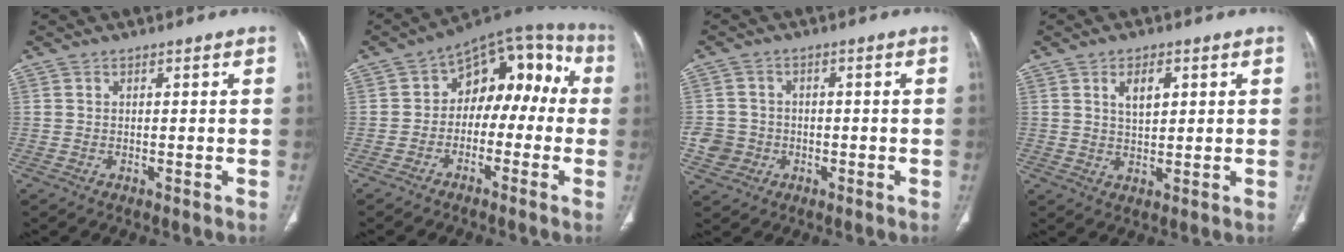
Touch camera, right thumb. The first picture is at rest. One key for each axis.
{"total": 13.6, "fx": -0.9, "fy": 9.1, "fz": 10.0, "tx": -0.081, "ty": 0.056, "tz": -0.029}
{"total": 5.2, "fx": -1.4, "fy": 4.8, "fz": 1.1, "tx": -0.004, "ty": 0.015, "tz": -0.024}
{"total": 4.8, "fx": 1.8, "fy": 2.5, "fz": 3.7, "tx": -0.053, "ty": -0.010, "tz": 0.034}